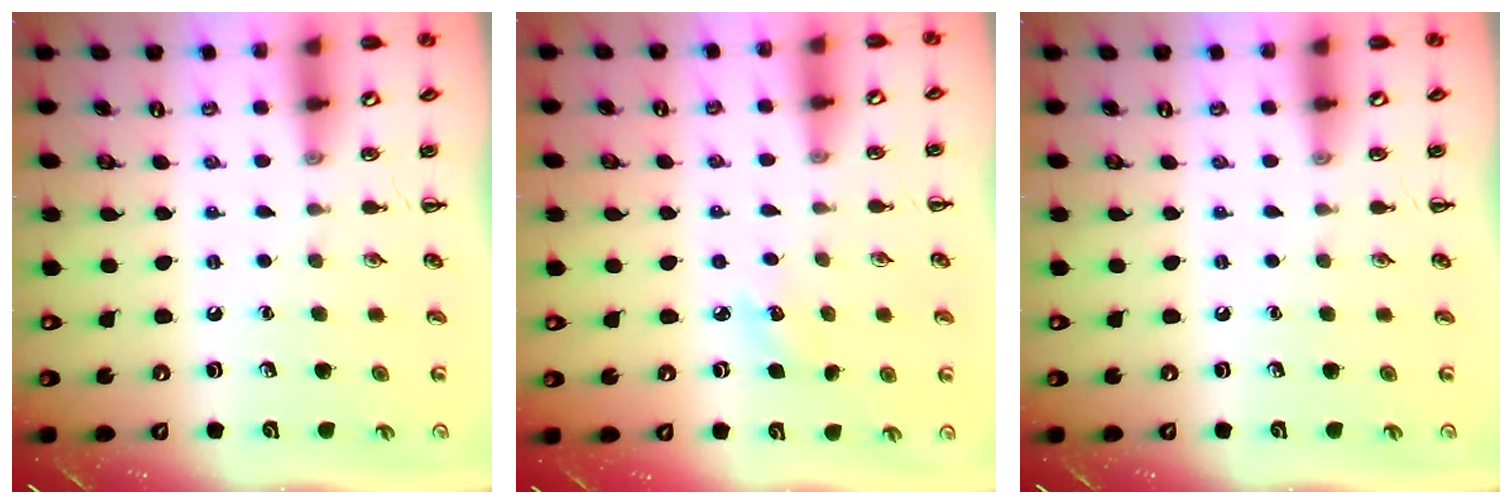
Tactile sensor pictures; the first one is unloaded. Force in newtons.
{"total": 4.2, "press": 4.0, "slide": 1.1}
{"total": 0.0}